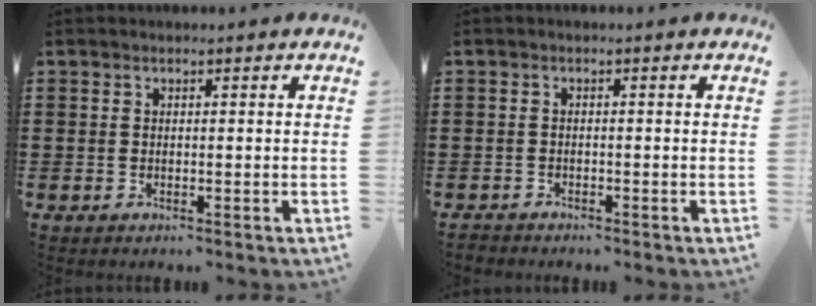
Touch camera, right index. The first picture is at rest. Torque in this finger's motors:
{"motor_torque": [-1.16, 0.98, -1.05, -0.21]}